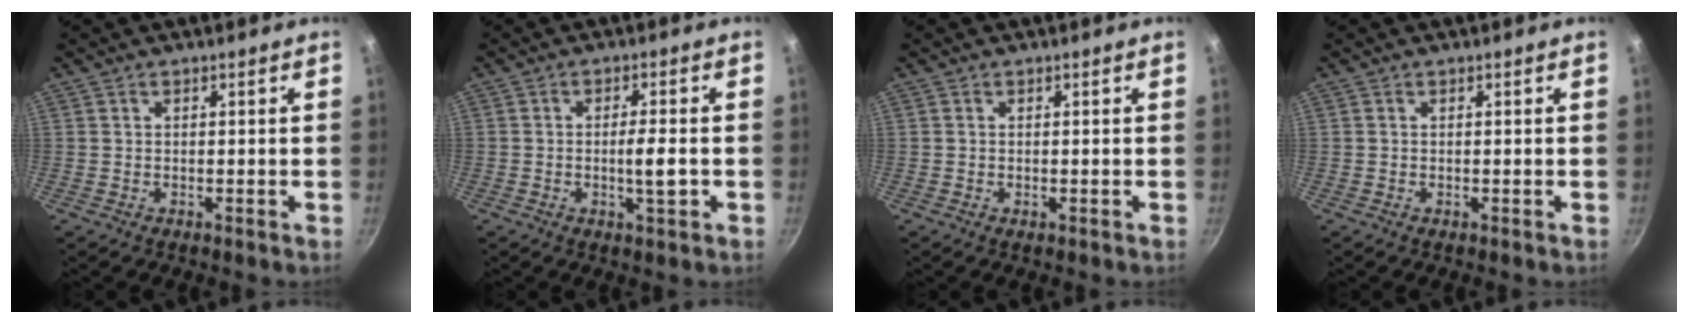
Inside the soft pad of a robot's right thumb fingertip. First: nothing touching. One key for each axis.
{"total": 4.7, "fx": -1.0, "fy": 1.0, "fz": 4.5, "tx": -0.073, "ty": 0.006, "tz": -0.018}
{"total": 0.5, "fx": -0.1, "fy": 0.3, "fz": 0.4, "tx": -0.006, "ty": 0.000, "tz": -0.002}
{"total": 0.0}